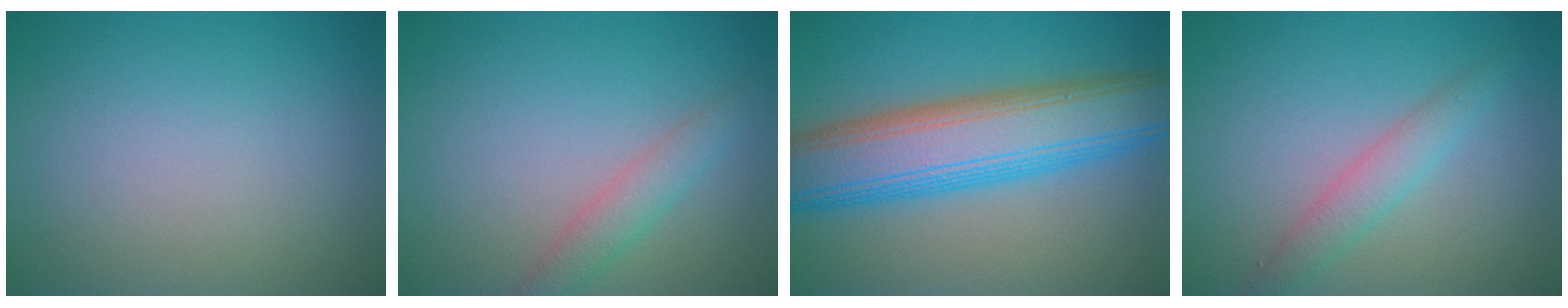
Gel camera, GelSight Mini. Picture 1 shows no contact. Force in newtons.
{"total": 2.2, "press": 2.2, "slide": 0.1}
{"total": 10.3, "press": 10.3, "slide": 0.1}
{"total": 2.7, "press": 2.7, "slide": 0.2}